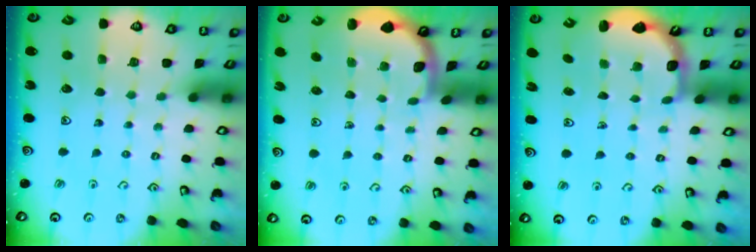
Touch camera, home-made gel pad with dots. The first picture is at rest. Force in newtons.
{"total": 1.7, "press": 1.7, "slide": 0.1}
{"total": 3.2, "press": 2.4, "slide": 2.2}